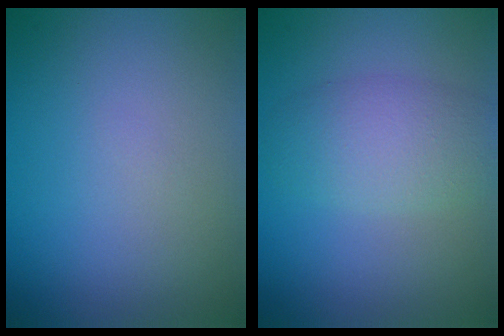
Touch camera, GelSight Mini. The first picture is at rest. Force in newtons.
{"total": 3.7, "press": 3.7, "slide": 0.1}